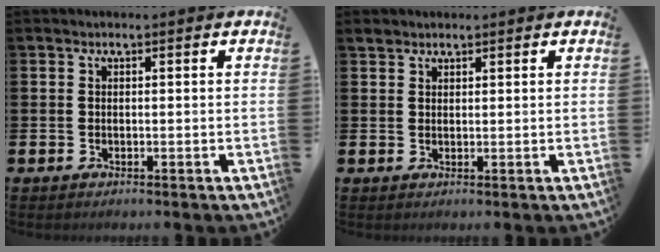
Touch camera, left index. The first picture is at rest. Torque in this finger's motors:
{"motor_torque": [0.30, 0.05, 0.24, 0.06]}